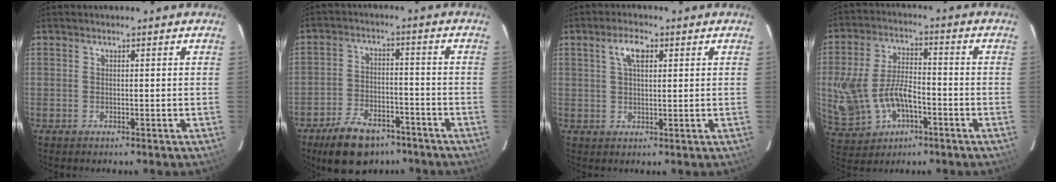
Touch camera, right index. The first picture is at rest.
{"total": 12.5, "force": [-8.9, 6.6, 5.7], "torque": [-0.132, 0.009, -0.135]}
{"total": 4.3, "force": [1.7, 1.9, 3.4], "torque": [-0.063, 0.011, 0.032]}
{"total": 14.3, "force": [-3.7, 8.8, 10.6], "torque": [-0.238, 0.006, -0.047]}